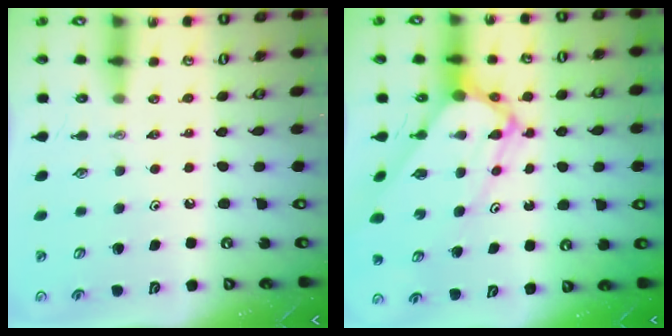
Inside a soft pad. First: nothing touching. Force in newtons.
{"total": 9.0, "press": 8.9, "slide": 0.9}